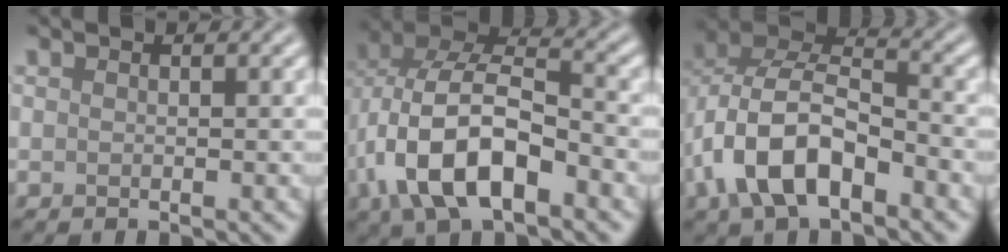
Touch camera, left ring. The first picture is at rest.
{"total": 11.0, "force": [-3.6, 5.7, 8.7], "torque": [-0.177, 0.006, -0.072]}
{"total": 9.0, "force": [-3.4, 4.9, 6.7], "torque": [-0.134, 0.011, -0.074]}